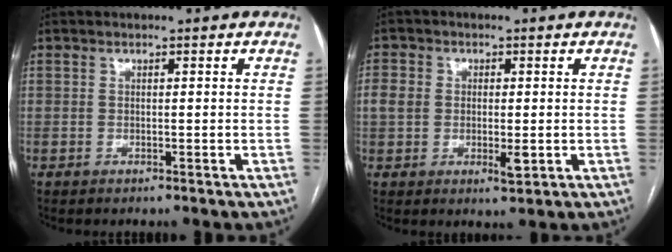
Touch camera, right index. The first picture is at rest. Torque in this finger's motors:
{"motor_torque": [0.34, 0.36, 0.04, 0.02]}